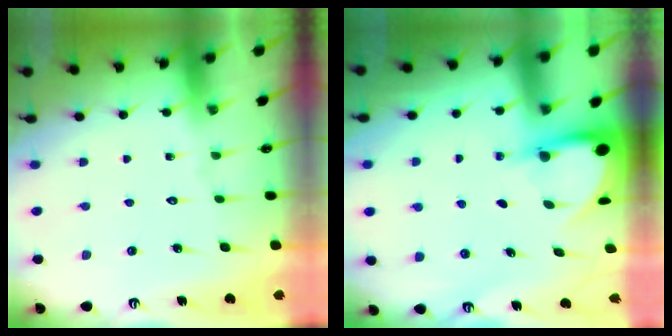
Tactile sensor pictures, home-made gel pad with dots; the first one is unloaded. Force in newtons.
{"total": 4.0, "press": 4.0, "slide": 0.3}